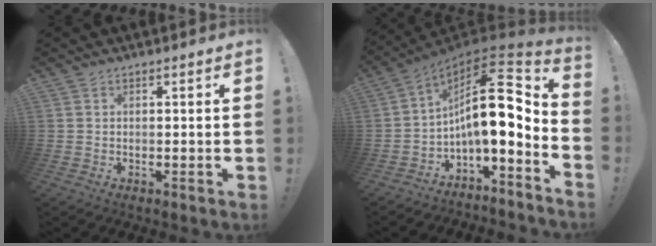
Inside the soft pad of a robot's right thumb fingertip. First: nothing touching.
{"total": 16.7, "force": [2.1, 6.2, 15.4], "torque": [-0.259, -0.026, 0.032]}